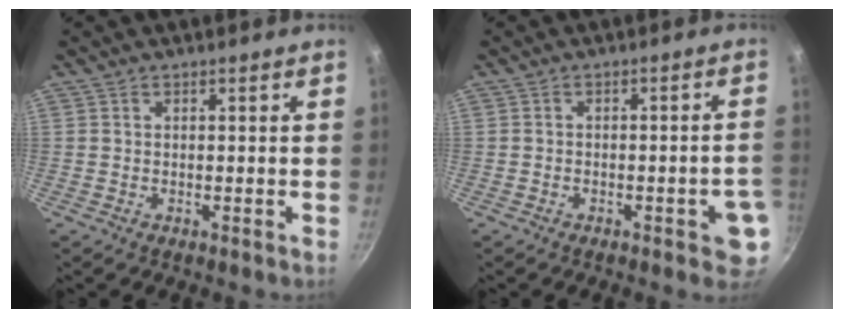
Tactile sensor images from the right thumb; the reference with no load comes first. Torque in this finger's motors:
{"motor_torque": [1.17, 0.89, 0.93, -0.14, 0.01]}